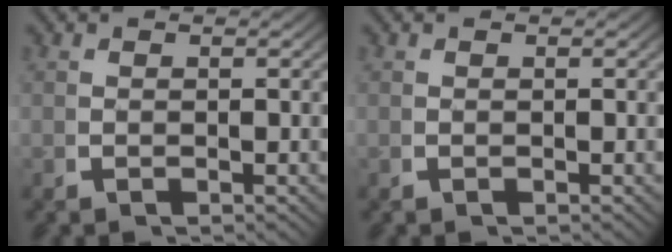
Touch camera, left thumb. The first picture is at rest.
{"total": 0.0}